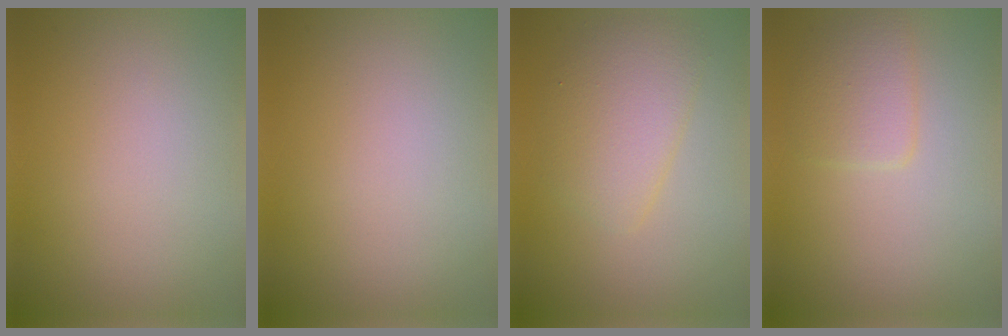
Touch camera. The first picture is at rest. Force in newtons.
{"total": 0.0}
{"total": 3.7, "press": 3.7, "slide": 0.1}
{"total": 2.4, "press": 2.4, "slide": 0.2}